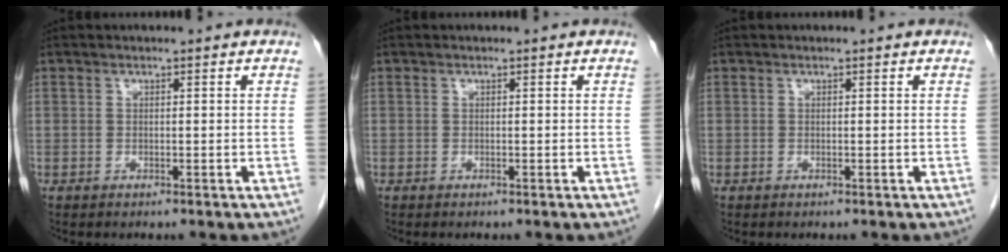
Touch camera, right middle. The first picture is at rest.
{"total": 0.0}
{"total": 0.0}